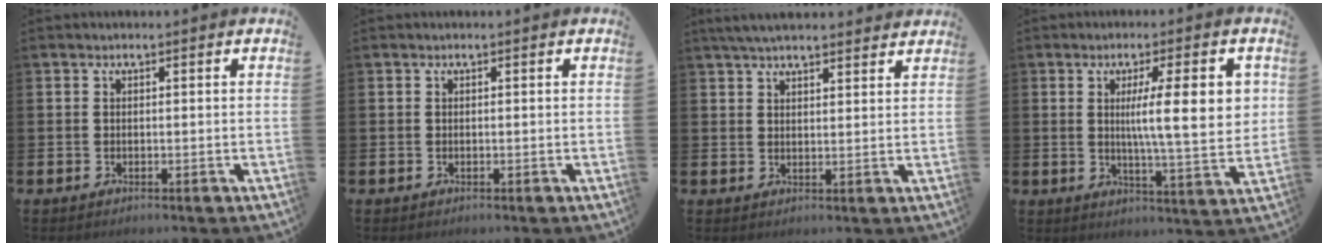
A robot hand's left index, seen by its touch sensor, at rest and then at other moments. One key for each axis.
{"total": 0.0}
{"total": 4.5, "fx": 4.3, "fy": 0.8, "fz": 1.3, "tx": -0.042, "ty": -0.007, "tz": 0.082}
{"total": 10.4, "fx": 2.6, "fy": 1.9, "fz": 9.9, "tx": -0.153, "ty": -0.009, "tz": 0.032}